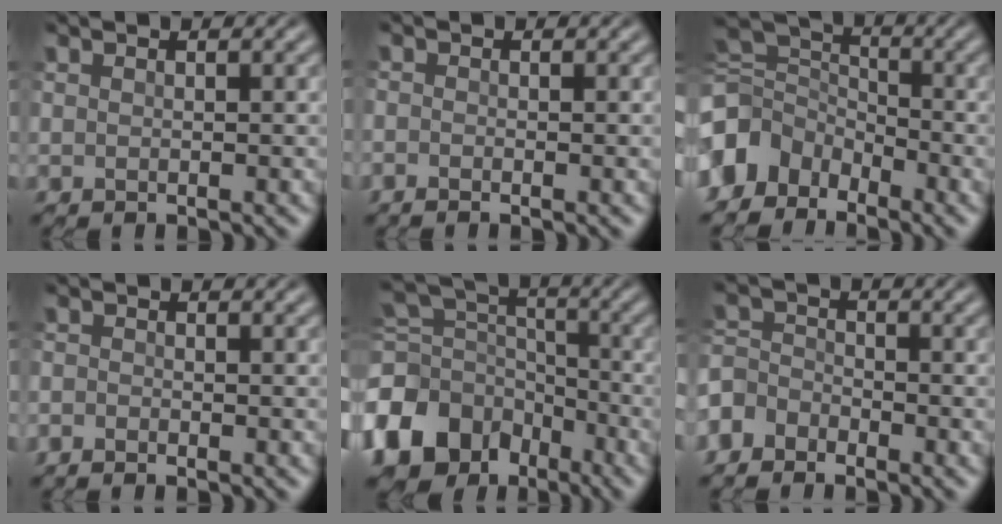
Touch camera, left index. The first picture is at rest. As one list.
[{"total": 0.6, "force": [-0.6, 0.0, 0.0], "torque": [0.003, -0.004, -0.015]}, {"total": 7.2, "force": [-4.1, 5.2, 2.8], "torque": [-0.064, -0.004, -0.101]}, {"total": 0.8, "force": [-0.8, 0.2, 0.0], "torque": [0.004, -0.006, -0.019]}, {"total": 12.9, "force": [-7.0, 9.4, 5.2], "torque": [-0.141, -0.019, -0.126]}, {"total": 3.6, "force": [-2.9, 2.1, 0.4], "torque": [0.006, -0.004, -0.070]}]